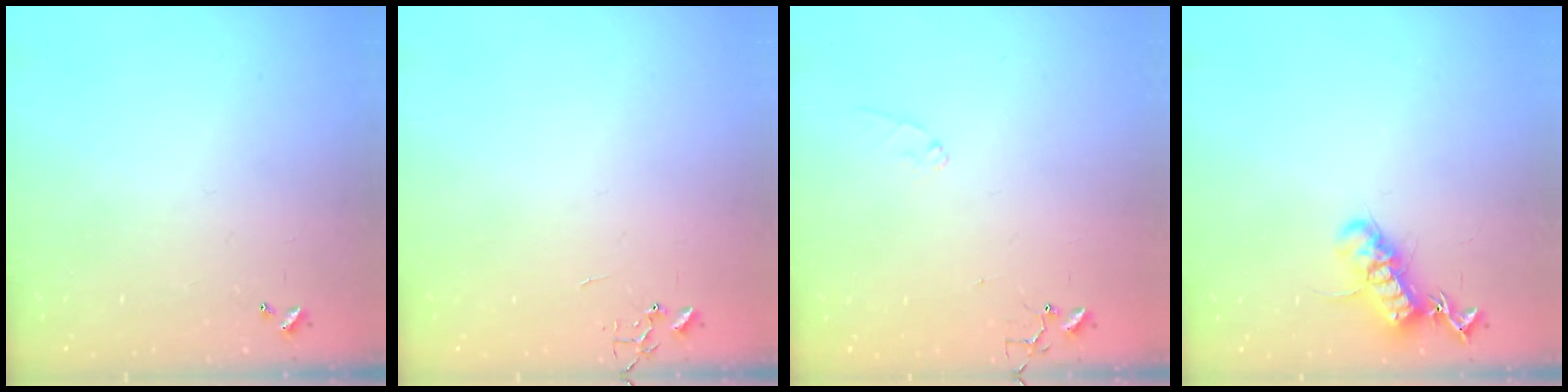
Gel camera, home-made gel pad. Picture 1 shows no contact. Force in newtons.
{"total": 0.0}
{"total": 6.8, "press": 6.8, "slide": 0.7}
{"total": 15.5, "press": 15.4, "slide": 1.8}